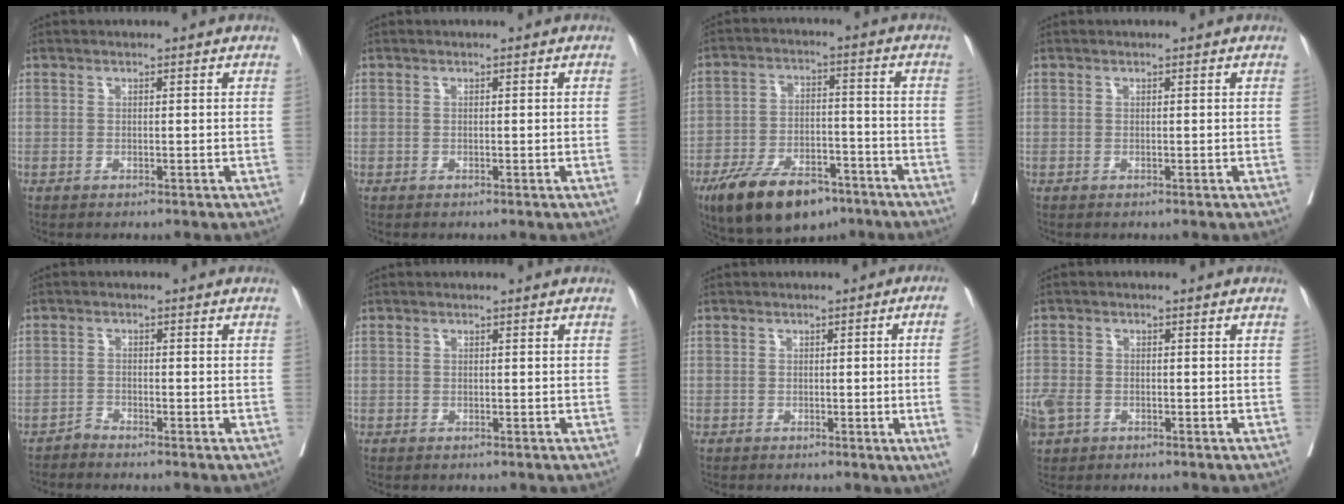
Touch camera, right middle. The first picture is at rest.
{"total": 0.6, "force": [-0.1, -0.2, 0.6], "torque": [-0.014, 0.002, 0.003]}
{"total": 14.2, "force": [-9.7, 6.0, 8.5], "torque": [-0.145, -0.001, -0.160]}
{"total": 0.0}
{"total": 1.2, "force": [-1.2, -0.2, -0.2], "torque": [0.011, -0.004, -0.022]}
{"total": 0.0}
{"total": 9.1, "force": [-1.2, -2.8, 8.6], "torque": [-0.091, -0.019, -0.014]}
{"total": 5.2, "force": [-2.6, 3.6, 2.8], "torque": [-0.077, -0.002, -0.046]}